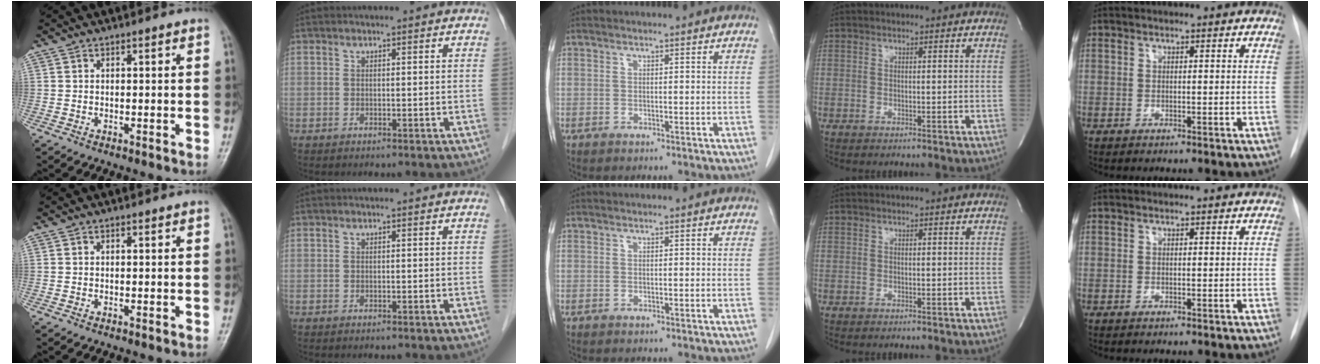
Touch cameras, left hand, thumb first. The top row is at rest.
{}